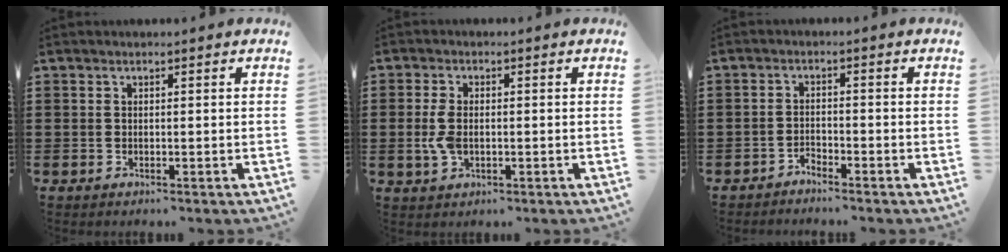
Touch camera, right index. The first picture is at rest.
{"total": 4.3, "force": [-0.3, 2.4, 3.5], "torque": [-0.098, -0.005, -0.013]}
{"total": 2.0, "force": [-2.0, 0.0, 0.0], "torque": [-0.008, 0.003, -0.042]}